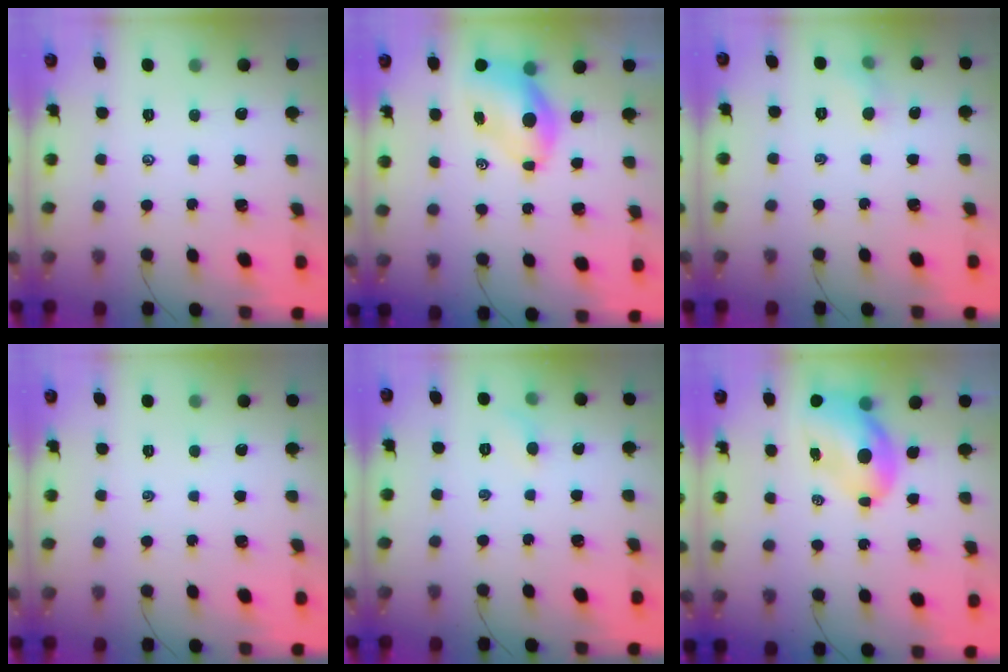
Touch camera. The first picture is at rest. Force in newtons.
{"total": 7.0, "press": 6.8, "slide": 1.6}
{"total": 3.4, "press": 3.2, "slide": 1.2}
{"total": 0.0}
{"total": 3.9, "press": 3.6, "slide": 1.4}
{"total": 7.4, "press": 7.1, "slide": 2.2}